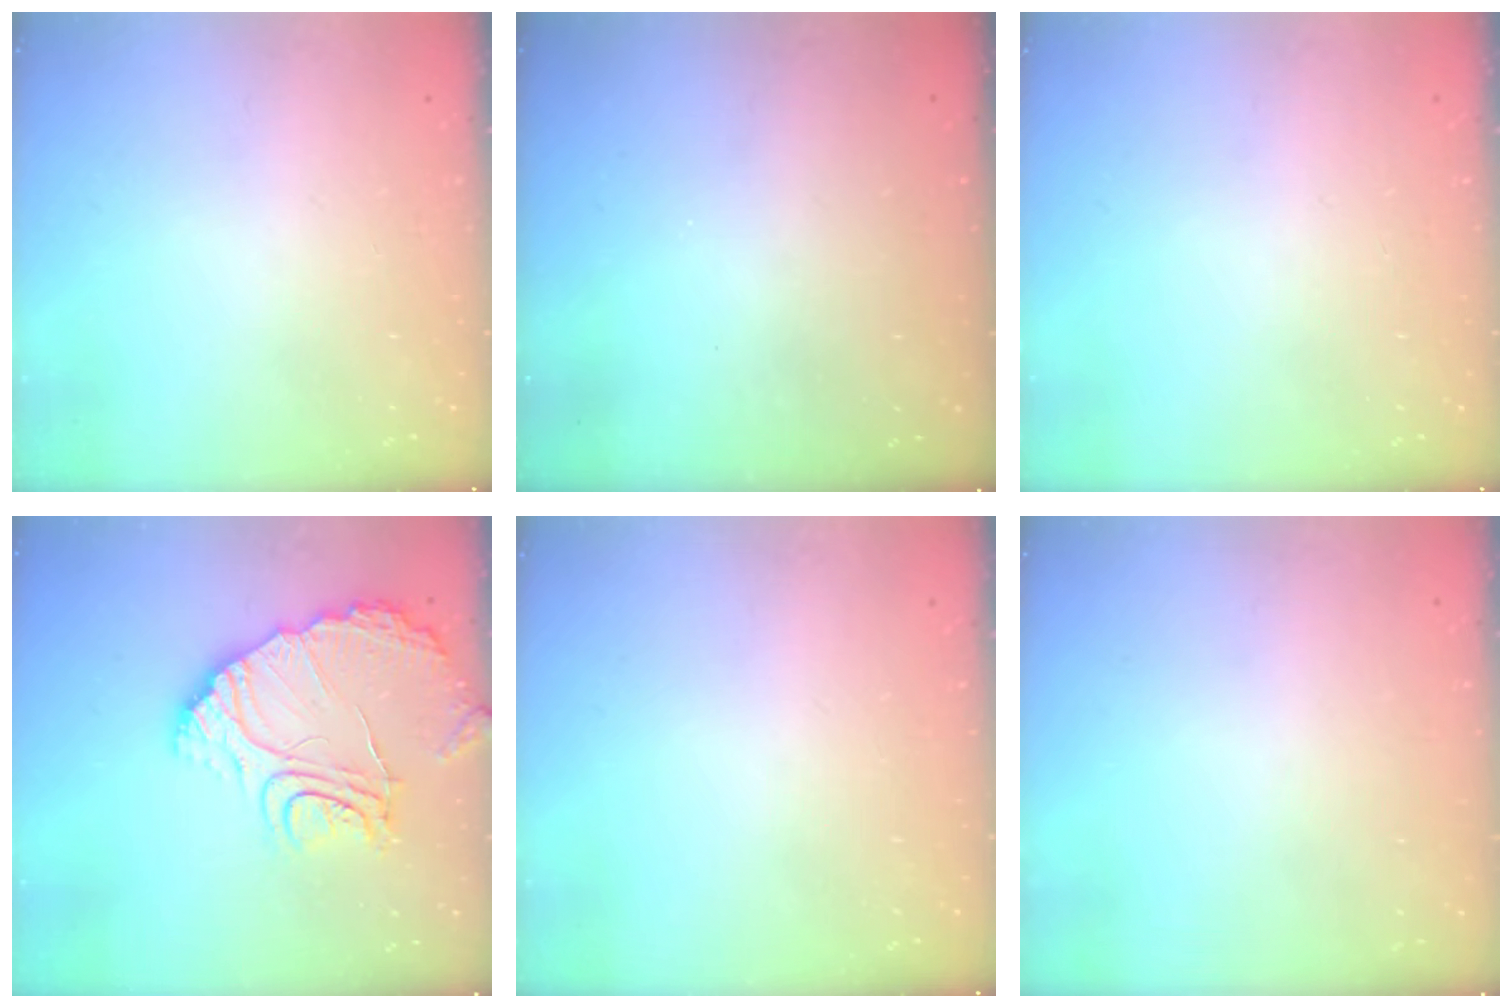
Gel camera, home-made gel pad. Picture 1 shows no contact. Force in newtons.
{"total": 3.2, "press": 3.2, "slide": 0.1}
{"total": 0.0}
{"total": 15.4, "press": 15.3, "slide": 1.6}
{"total": 0.0}
{"total": 3.0, "press": 3.0, "slide": 0.1}